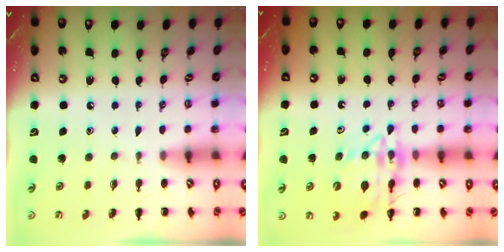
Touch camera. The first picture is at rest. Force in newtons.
{"total": 15.4, "press": 15.2, "slide": 2.1}